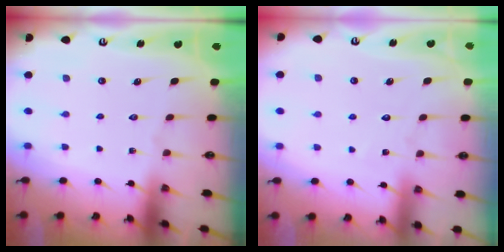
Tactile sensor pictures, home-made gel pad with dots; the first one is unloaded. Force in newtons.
{"total": 3.0, "press": 3.0, "slide": 0.3}